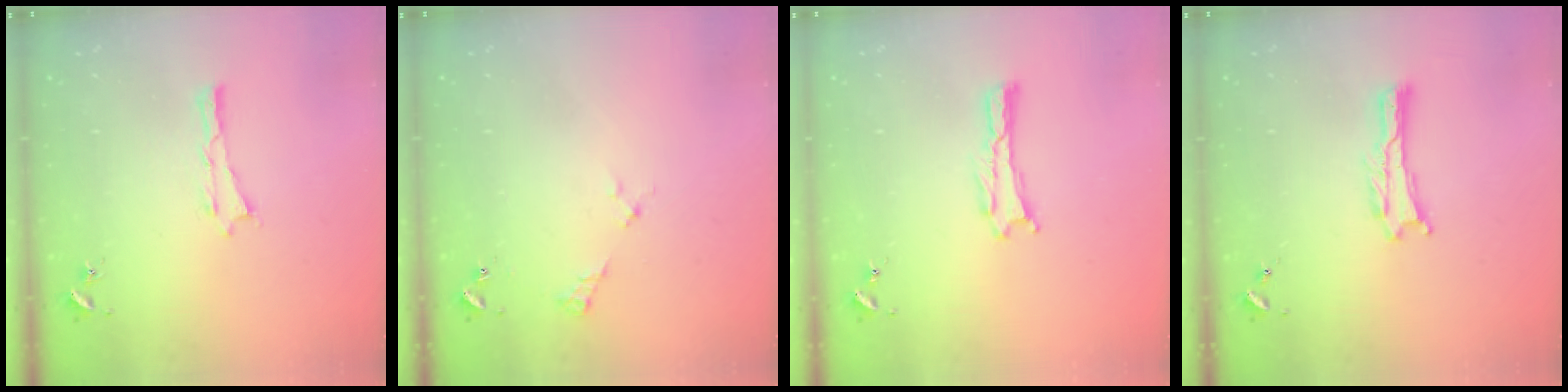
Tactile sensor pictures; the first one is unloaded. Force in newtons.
{"total": 2.5, "press": 2.5, "slide": 0.3}
{"total": 0.0}
{"total": 0.0}